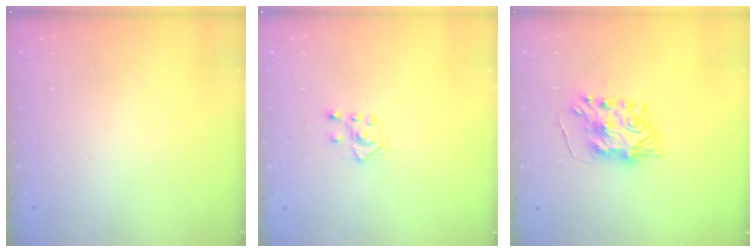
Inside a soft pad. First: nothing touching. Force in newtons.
{"total": 3.8, "press": 3.8, "slide": 0.5}
{"total": 7.8, "press": 7.8, "slide": 0.2}